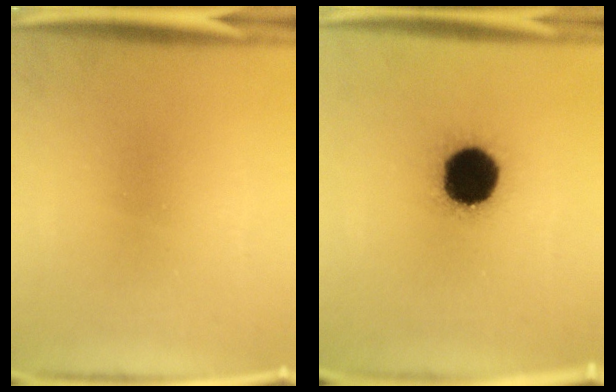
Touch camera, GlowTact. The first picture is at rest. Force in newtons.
{"total": 19.7}